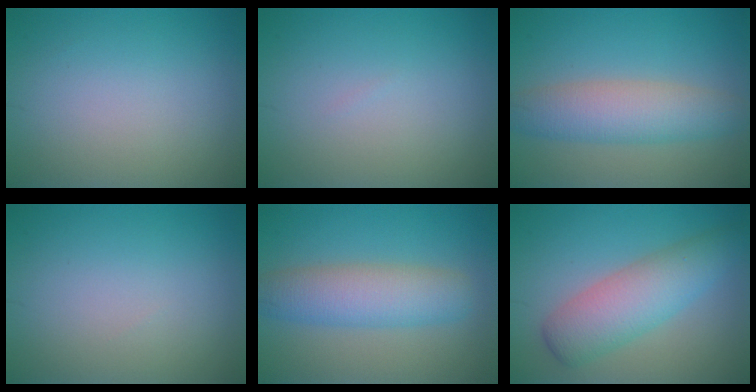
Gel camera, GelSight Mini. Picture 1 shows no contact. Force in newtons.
{"total": 0.0}
{"total": 5.2, "press": 5.2, "slide": 0.1}
{"total": 0.0}
{"total": 5.3, "press": 5.3, "slide": 0.2}
{"total": 5.7, "press": 5.7, "slide": 0.1}